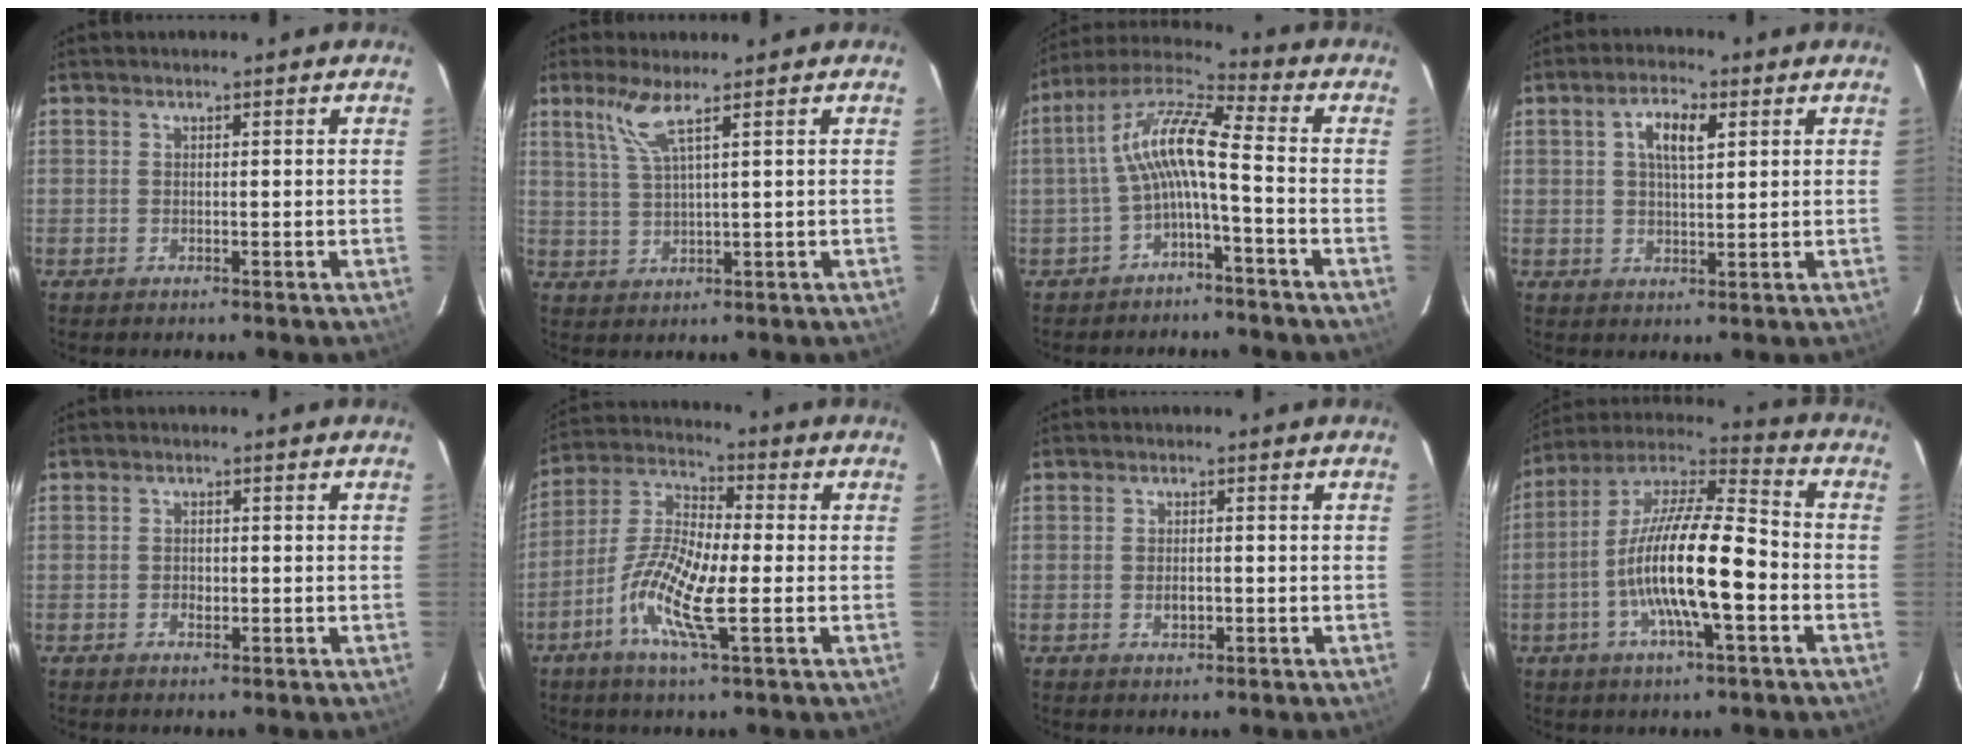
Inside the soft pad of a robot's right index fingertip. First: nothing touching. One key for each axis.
{"total": 4.7, "fx": 2.9, "fy": -0.3, "fz": 3.7, "tx": -0.080, "ty": -0.004, "tz": 0.065}
{"total": 10.2, "fx": -1.9, "fy": 1.6, "fz": 9.9, "tx": -0.211, "ty": 0.023, "tz": -0.042}
{"total": 5.5, "fx": 2.0, "fy": 2.2, "fz": 4.6, "tx": -0.082, "ty": 0.011, "tz": 0.037}
{"total": 1.6, "fx": -0.5, "fy": 1.1, "fz": 0.9, "tx": -0.018, "ty": 0.000, "tz": -0.009}
{"total": 11.9, "fx": -3.9, "fy": 2.7, "fz": 11.0, "tx": -0.228, "ty": -0.003, "tz": -0.088}
{"total": 2.1, "fx": -0.5, "fy": 1.2, "fz": 1.7, "tx": -0.029, "ty": -0.002, "tz": -0.008}
{"total": 17.4, "fx": -4.5, "fy": 3.8, "fz": 16.3, "tx": -0.304, "ty": -0.005, "tz": -0.092}